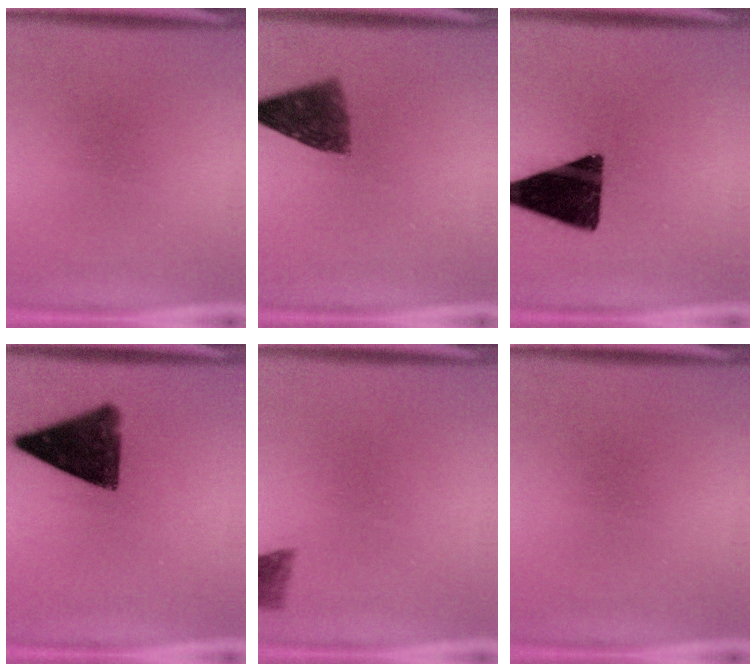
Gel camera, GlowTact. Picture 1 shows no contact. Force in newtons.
{"total": 7.8}
{"total": 15.9}
{"total": 12.0}
{"total": 2.8}
{"total": 0.0}